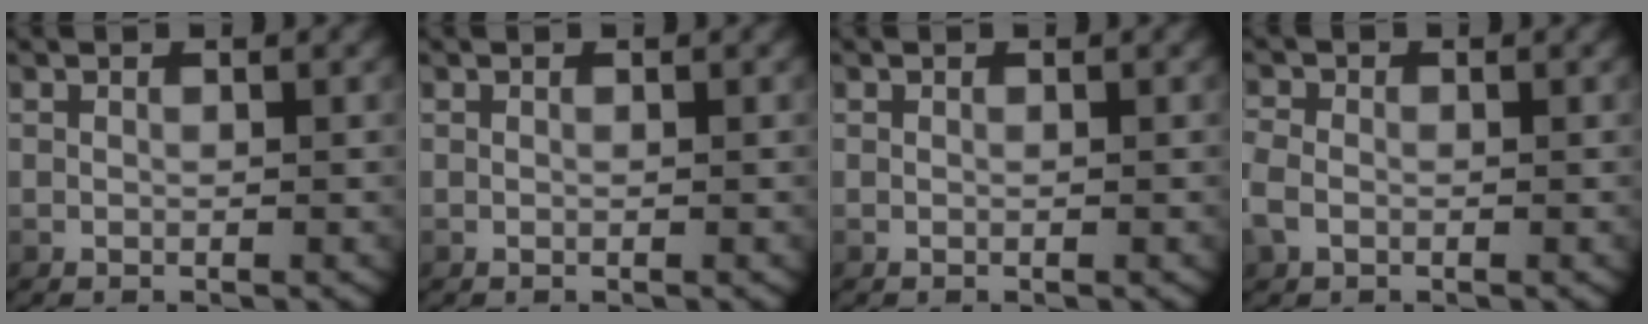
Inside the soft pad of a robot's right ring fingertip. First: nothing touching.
{"total": 0.0}
{"total": 0.0}
{"total": 2.4, "force": [-0.6, 2.0, 1.1], "torque": [-0.040, -0.005, -0.010]}